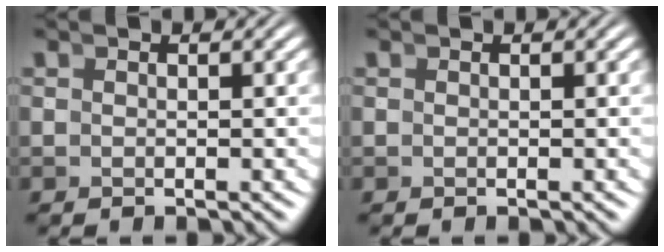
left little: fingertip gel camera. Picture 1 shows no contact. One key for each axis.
{"total": 0.0}